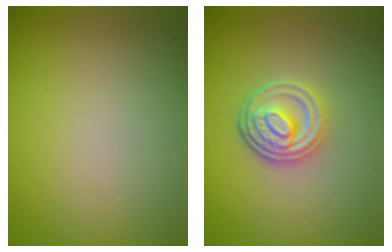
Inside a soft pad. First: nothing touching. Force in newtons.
{"total": 4.1, "press": 3.2, "slide": 2.5}